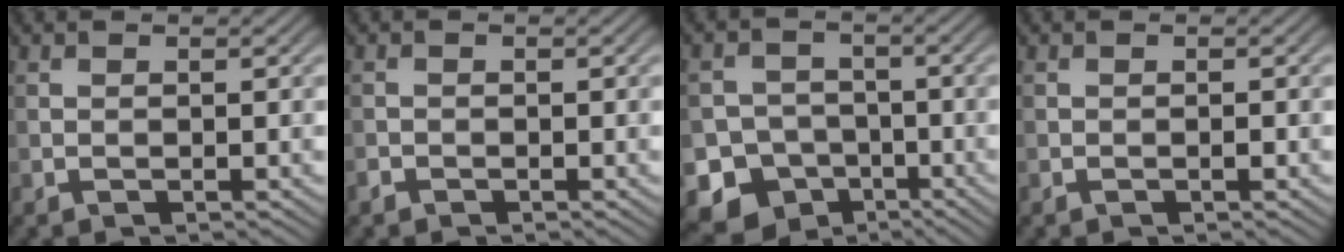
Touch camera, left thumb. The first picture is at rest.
{"total": 0.8, "force": [-0.7, 0.4, 0.2], "torque": [-0.003, -0.001, -0.014]}
{"total": 8.9, "force": [-4.4, 7.4, 2.3], "torque": [-0.042, -0.025, -0.101]}
{"total": 0.6, "force": [-0.3, 0.1, 0.5], "torque": [-0.008, 0.002, -0.005]}